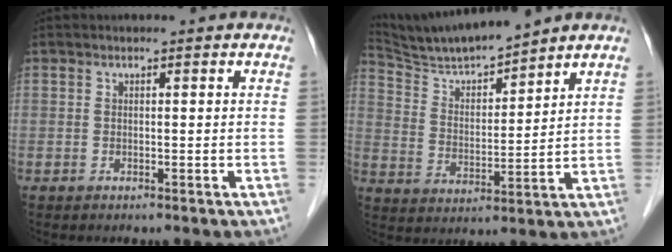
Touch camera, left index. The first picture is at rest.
{"total": 10.2, "force": [9.7, -0.4, 3.1], "torque": [-0.071, 0.008, 0.189]}